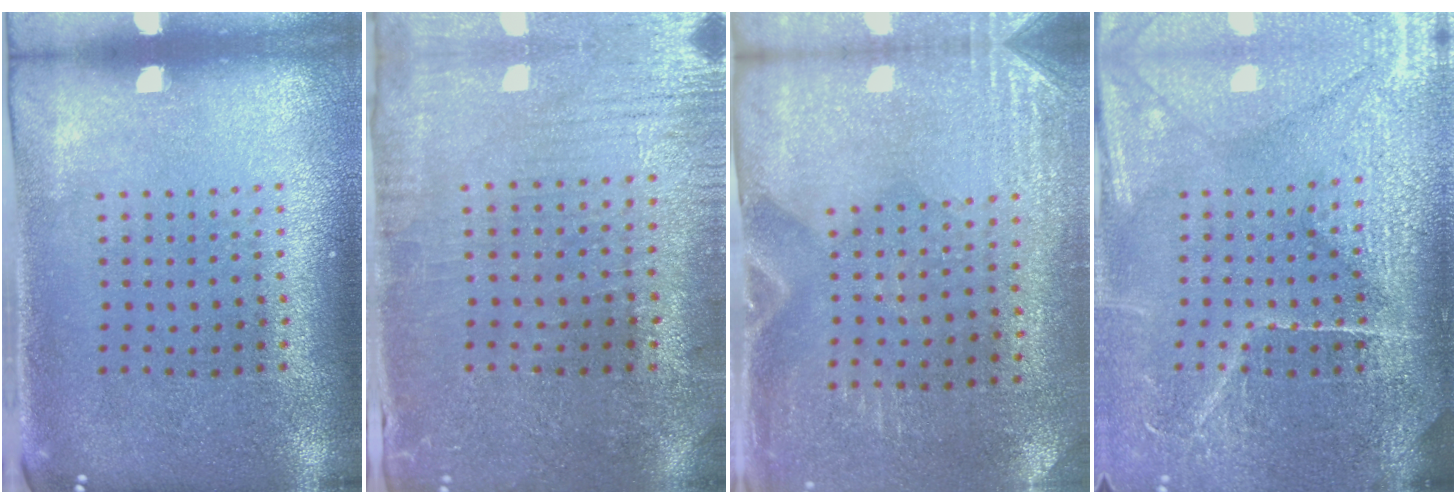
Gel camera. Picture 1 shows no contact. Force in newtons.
{"total": 0.5, "press": 0.3, "slide": 0.4}
{"total": 2.9, "press": 2.5, "slide": 1.3}
{"total": 4.4, "press": 4.0, "slide": 1.9}